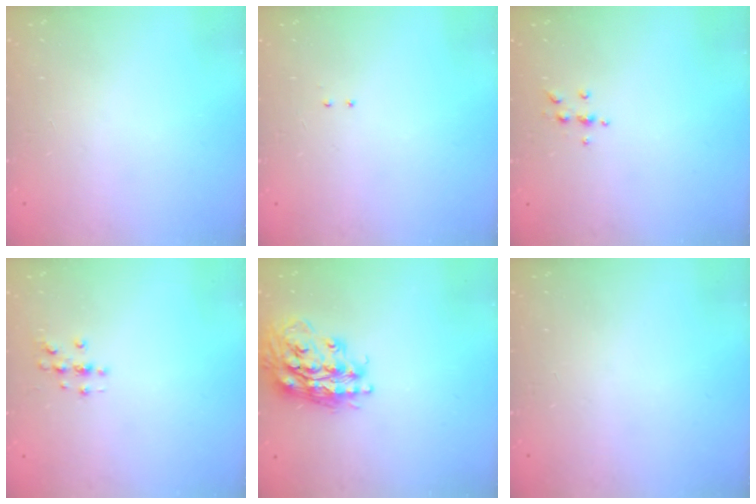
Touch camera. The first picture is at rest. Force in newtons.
{"total": 2.0, "press": 2.0, "slide": 0.4}
{"total": 5.7, "press": 5.7, "slide": 0.5}
{"total": 2.0, "press": 2.0, "slide": 0.2}
{"total": 18.8, "press": 18.8, "slide": 1.5}
{"total": 0.0}